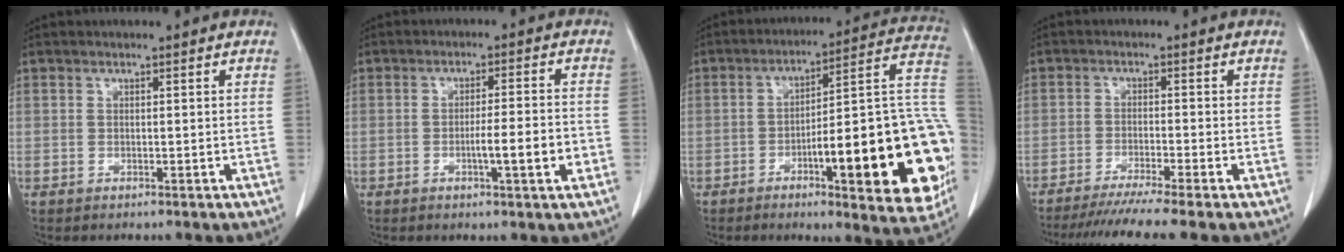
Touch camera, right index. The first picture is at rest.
{"total": 6.0, "force": [-1.9, 0.1, 5.7], "torque": [-0.085, -0.003, -0.026]}
{"total": 24.8, "force": [-6.3, 4.4, 23.5], "torque": [-0.233, 0.021, -0.076]}
{"total": 8.5, "force": [-7.2, -1.8, 4.2], "torque": [-0.054, -0.028, -0.115]}